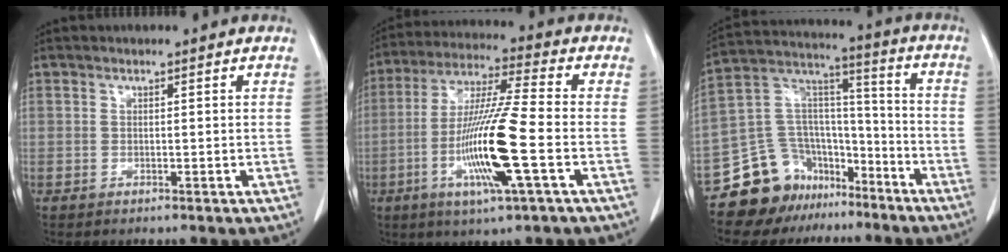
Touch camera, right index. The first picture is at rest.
{"total": 14.6, "force": [-4.0, 0.0, 14.1], "torque": [-0.281, -0.014, -0.077]}
{"total": 16.8, "force": [-12.4, 10.3, 4.6], "torque": [-0.091, 0.092, -0.214]}